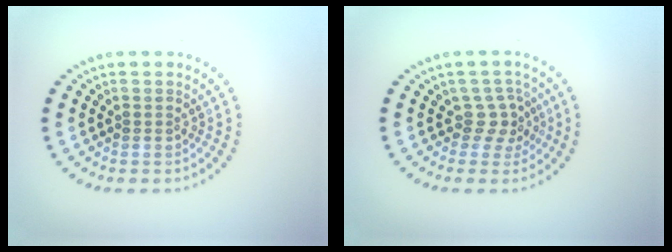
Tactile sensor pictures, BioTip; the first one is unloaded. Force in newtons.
{"total": 2.1, "press": 1.5, "slide": 1.5}